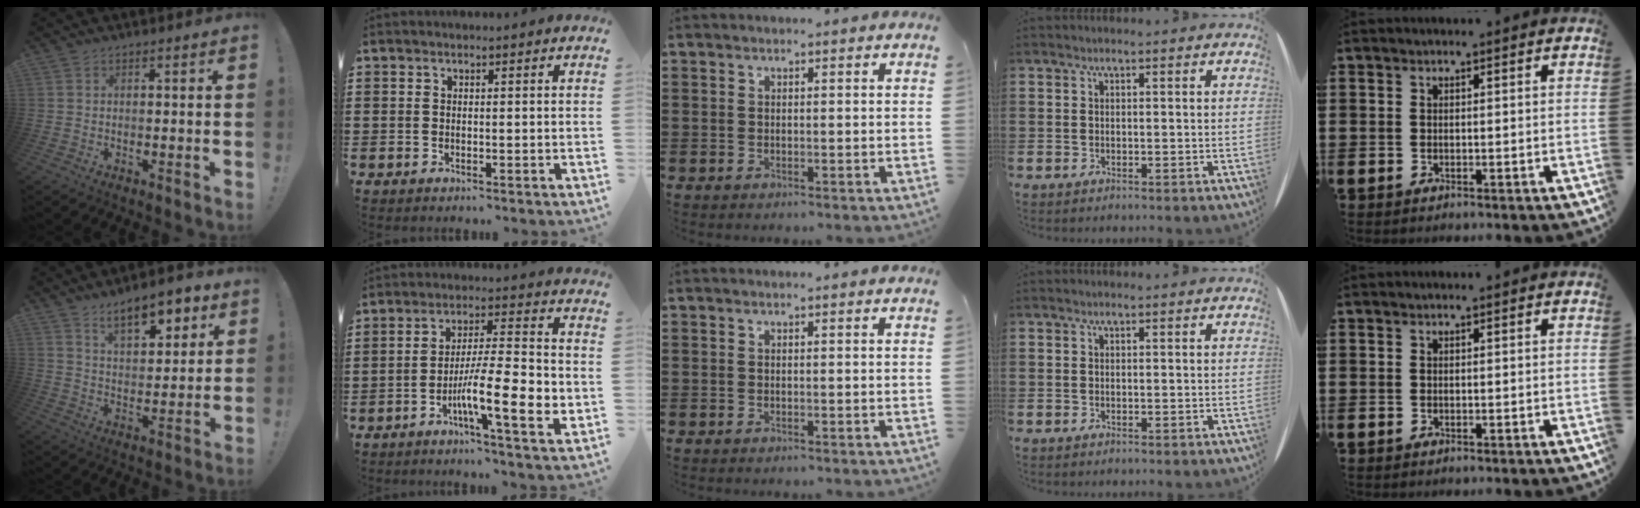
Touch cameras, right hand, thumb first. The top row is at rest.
{"thumb": {"total": 11.5, "force": [7.5, 4.8, 7.4], "torque": [-0.100, -0.042, 0.127]}, "index": {"total": 12.0, "force": [-4.1, 2.0, 11.1], "torque": [-0.194, -0.010, -0.075]}}